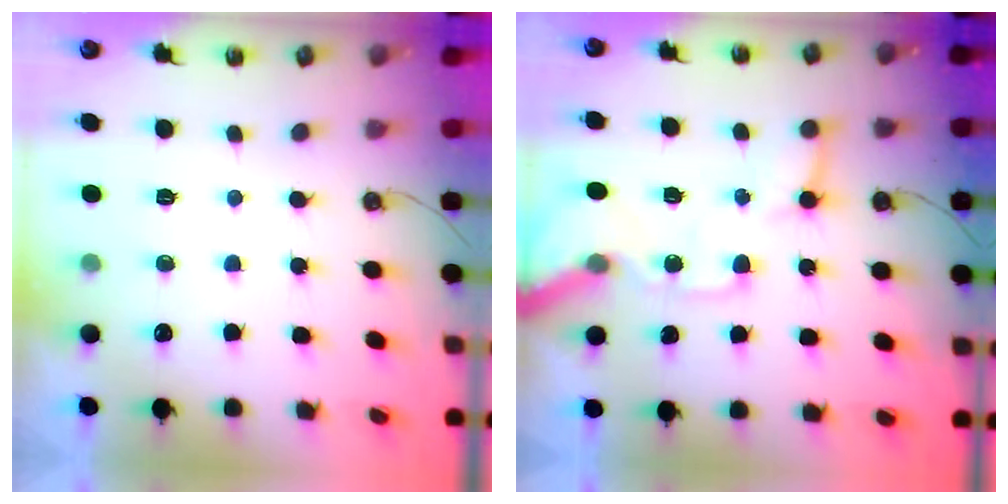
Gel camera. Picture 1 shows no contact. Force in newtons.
{"total": 16.4, "press": 16.2, "slide": 2.5}